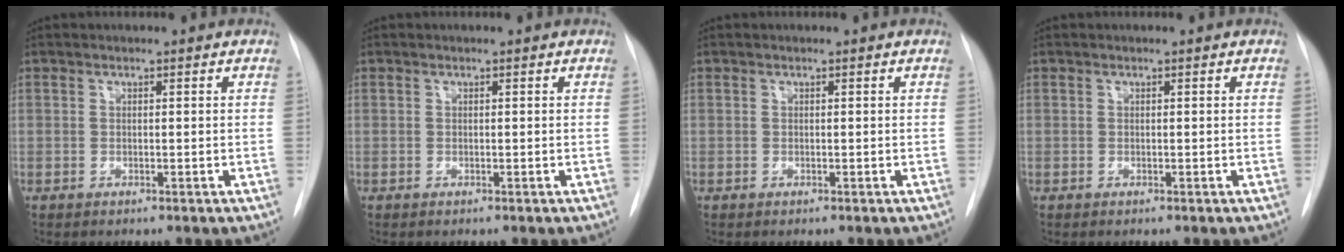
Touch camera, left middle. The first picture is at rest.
{"total": 0.0}
{"total": 0.0}
{"total": 0.0}